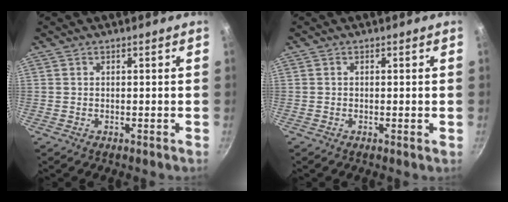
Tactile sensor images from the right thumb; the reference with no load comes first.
{"total": 0.6, "force": [-0.1, 0.0, 0.6], "torque": [-0.009, -0.002, -0.005]}